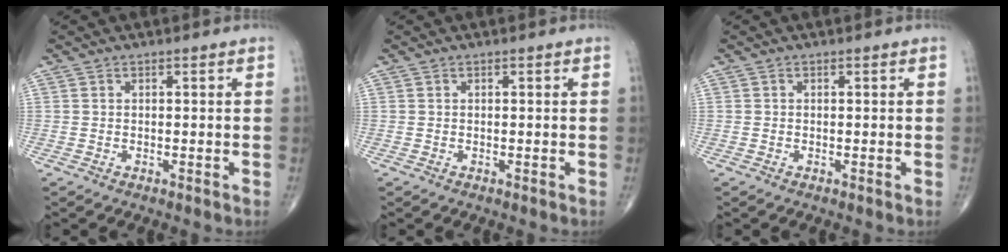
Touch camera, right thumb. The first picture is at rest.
{"total": 0.0}
{"total": 0.0}